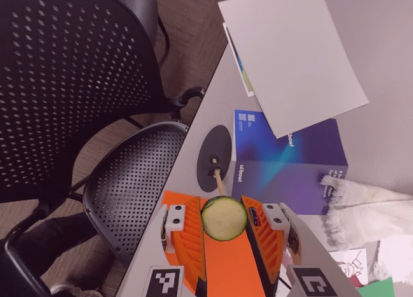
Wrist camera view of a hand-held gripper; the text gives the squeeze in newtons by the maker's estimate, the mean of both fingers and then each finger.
{"total": 9.0, "left": 8.7, "right": 9.3}